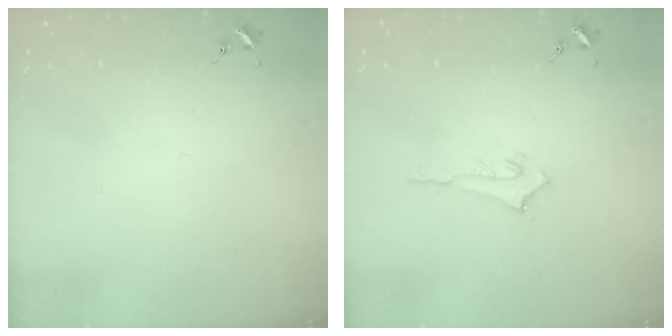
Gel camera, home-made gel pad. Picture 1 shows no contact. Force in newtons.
{"total": 2.9, "press": 2.9, "slide": 0.2}